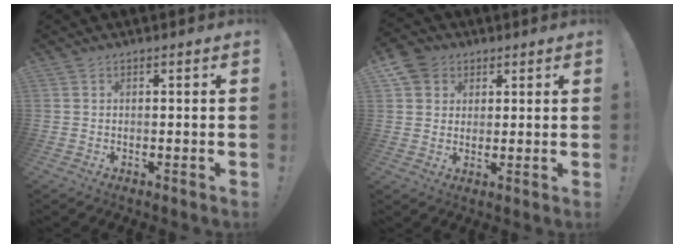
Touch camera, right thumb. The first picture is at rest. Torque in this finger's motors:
{"motor_torque": [0.14, 1.28, -0.29, 0.29, -0.02]}